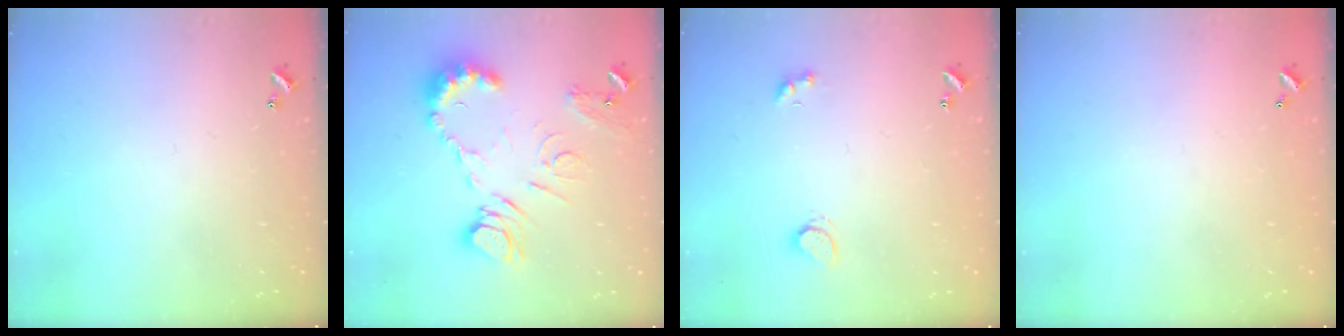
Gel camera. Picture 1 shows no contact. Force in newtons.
{"total": 13.0, "press": 13.0, "slide": 1.2}
{"total": 2.7, "press": 2.1, "slide": 1.6}
{"total": 2.8, "press": 2.8, "slide": 0.1}